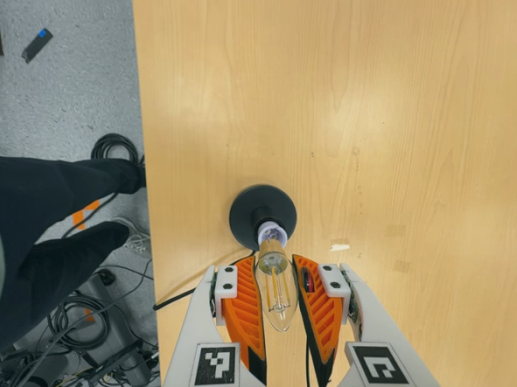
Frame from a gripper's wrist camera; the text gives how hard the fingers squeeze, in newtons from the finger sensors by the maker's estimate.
{"total": 19.1, "left": 21.1, "right": 17.0}